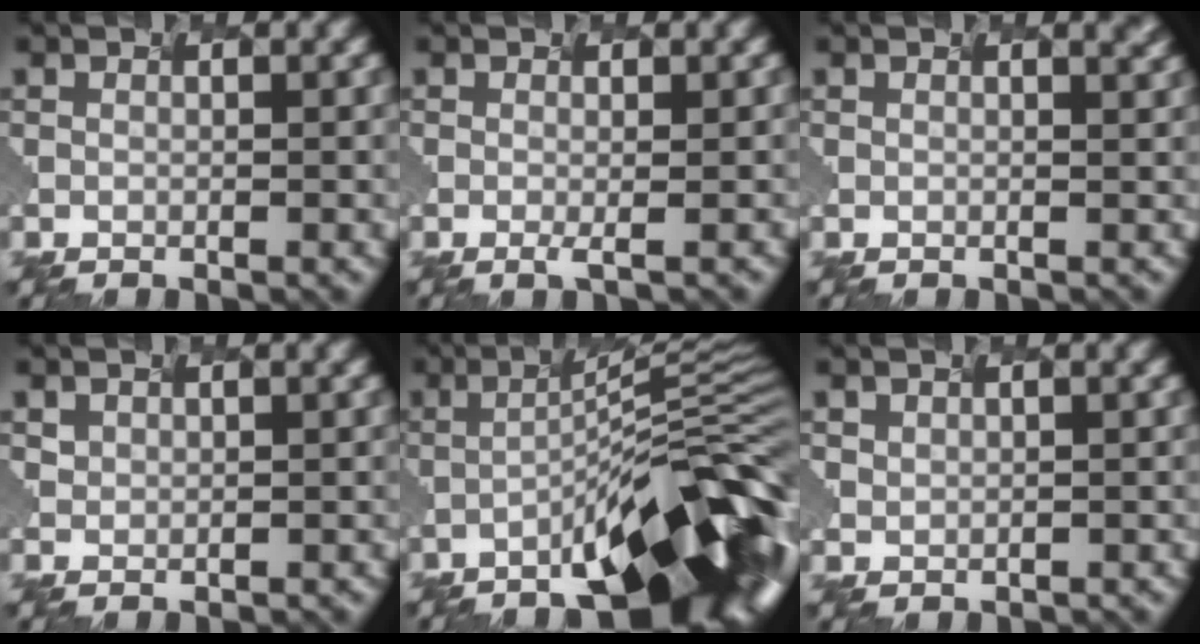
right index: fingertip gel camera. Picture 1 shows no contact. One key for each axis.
{"total": 1.0, "fx": -0.4, "fy": 0.0, "fz": 0.9, "tx": -0.007, "ty": 0.002, "tz": 0.000}
{"total": 2.3, "fx": 1.4, "fy": 1.3, "fz": 1.2, "tx": 0.014, "ty": 0.016, "tz": 0.000}
{"total": 0.9, "fx": 0.5, "fy": 0.7, "fz": -0.3, "tx": 0.000, "ty": -0.004, "tz": 0.022}
{"total": 14.7, "fx": -7.1, "fy": 3.4, "fz": 12.4, "tx": -0.161, "ty": 0.019, "tz": -0.107}
{"total": 1.3, "fx": 0.6, "fy": 1.1, "fz": -0.2, "tx": 0.000, "ty": -0.005, "tz": 0.023}